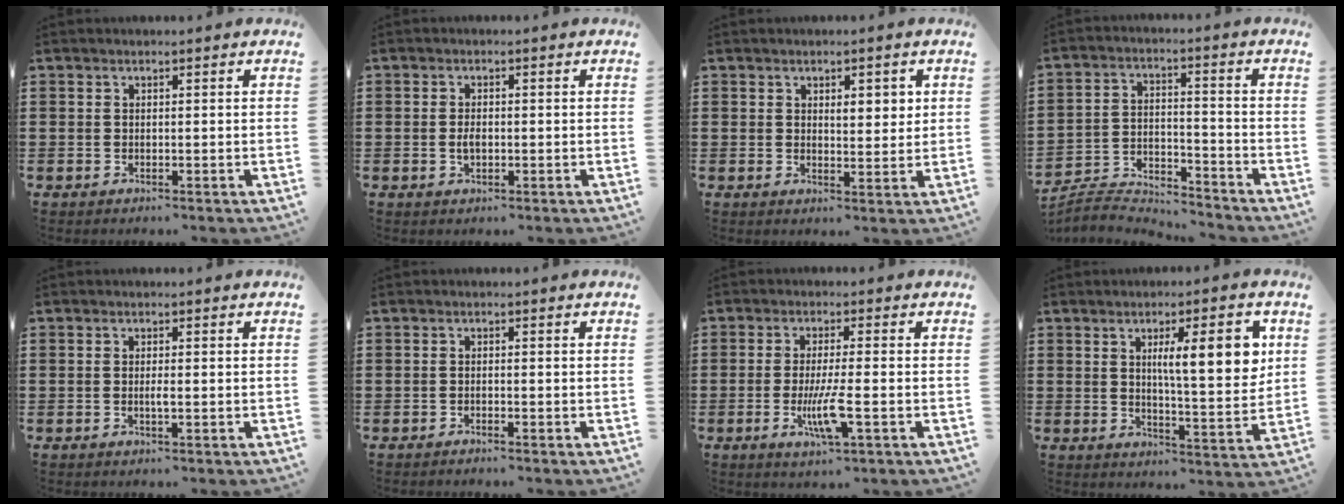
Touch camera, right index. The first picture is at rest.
{"total": 1.8, "force": [-0.3, 0.8, 1.6], "torque": [-0.031, -0.001, -0.006]}
{"total": 3.1, "force": [1.4, 1.5, 2.3], "torque": [-0.032, 0.001, 0.020]}
{"total": 4.6, "force": [-4.6, 0.5, 0.2], "torque": [-0.015, 0.000, -0.097]}
{"total": 1.3, "force": [-0.4, -0.1, 1.2], "torque": [-0.024, -0.007, -0.007]}
{"total": 0.8, "force": [-0.7, -0.1, 0.2], "torque": [-0.005, -0.002, -0.014]}
{"total": 6.3, "force": [-1.9, 0.8, 6.0], "torque": [-0.120, -0.018, -0.037]}
{"total": 9.9, "force": [3.1, 2.4, 9.1], "torque": [-0.144, -0.006, 0.044]}